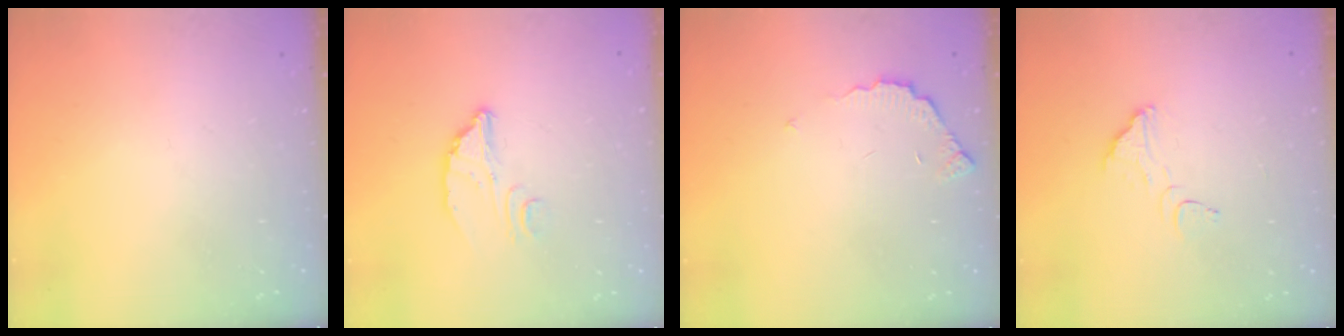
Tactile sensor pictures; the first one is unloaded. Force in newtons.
{"total": 3.7, "press": 3.7, "slide": 0.2}
{"total": 3.7, "press": 3.7, "slide": 0.3}
{"total": 2.6, "press": 2.6, "slide": 0.2}